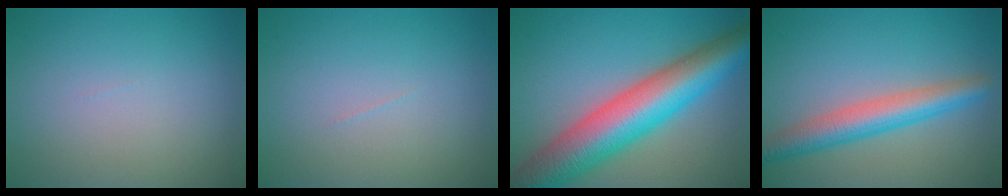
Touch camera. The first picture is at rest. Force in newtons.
{"total": 0.0}
{"total": 11.7, "press": 11.7, "slide": 0.5}
{"total": 5.0, "press": 5.0, "slide": 0.1}